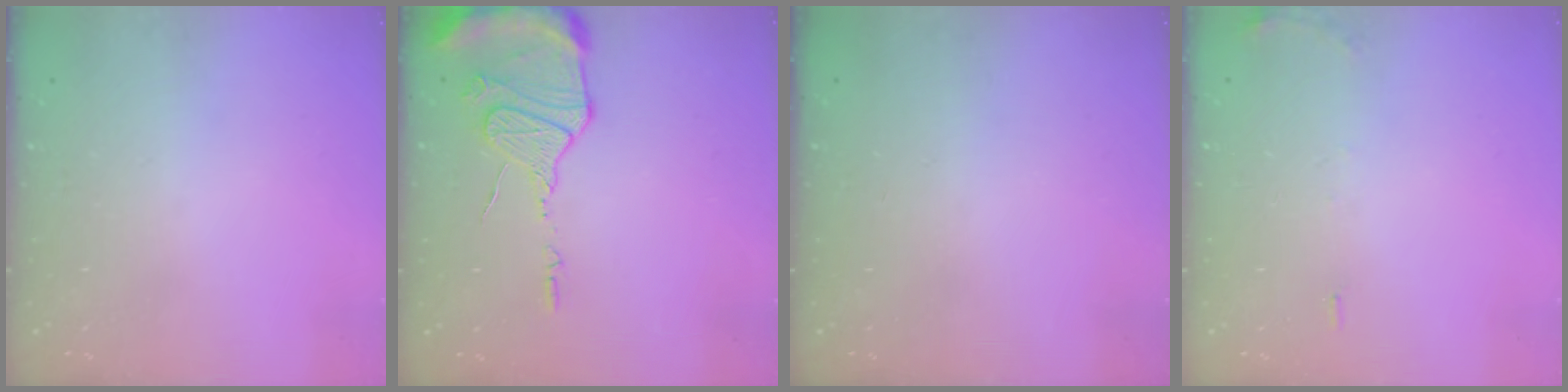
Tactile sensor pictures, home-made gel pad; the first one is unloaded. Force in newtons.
{"total": 13.5, "press": 13.4, "slide": 1.7}
{"total": 0.0}
{"total": 6.5, "press": 6.2, "slide": 1.8}